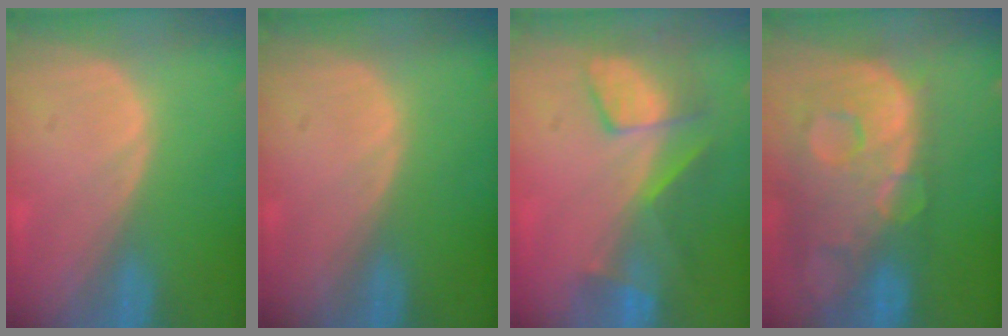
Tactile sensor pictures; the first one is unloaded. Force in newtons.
{"total": 0.0}
{"total": 8.0, "press": 7.2, "slide": 3.5}
{"total": 13.8, "press": 11.3, "slide": 8.0}